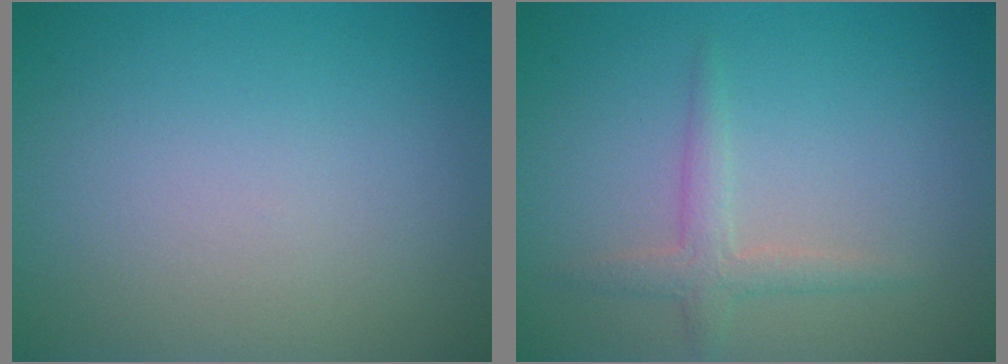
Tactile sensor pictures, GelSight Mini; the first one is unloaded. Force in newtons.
{"total": 1.9, "press": 1.9, "slide": 0.1}